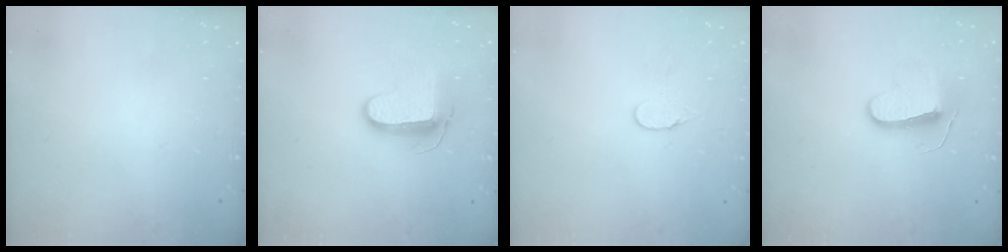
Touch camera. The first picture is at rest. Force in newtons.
{"total": 9.4, "press": 9.4, "slide": 0.7}
{"total": 6.1, "press": 6.1, "slide": 0.5}
{"total": 9.6, "press": 9.5, "slide": 0.6}